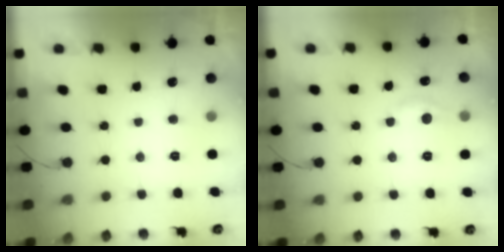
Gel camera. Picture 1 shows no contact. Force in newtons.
{"total": 5.3, "press": 5.3, "slide": 0.6}